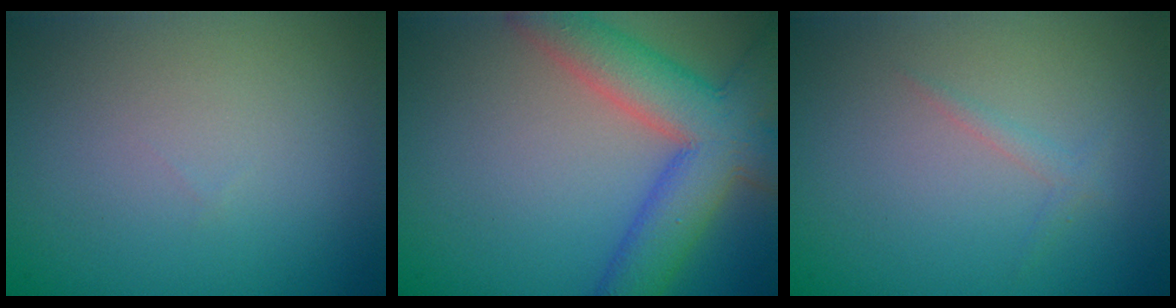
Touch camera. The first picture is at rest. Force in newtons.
{"total": 8.3, "press": 8.3, "slide": 0.4}
{"total": 0.9, "press": 0.9, "slide": 0.0}